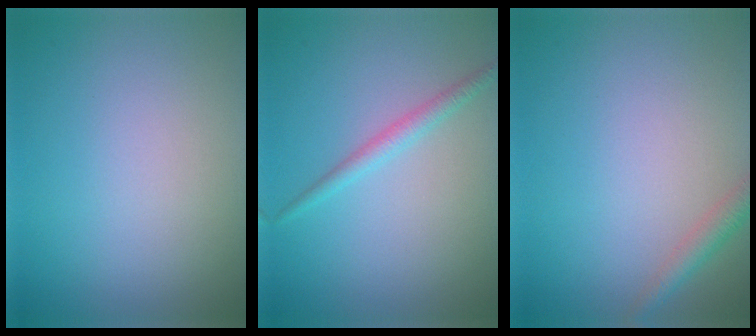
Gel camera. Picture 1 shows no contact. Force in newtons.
{"total": 1.6, "press": 1.6, "slide": 0.1}
{"total": 1.8, "press": 1.8, "slide": 0.1}